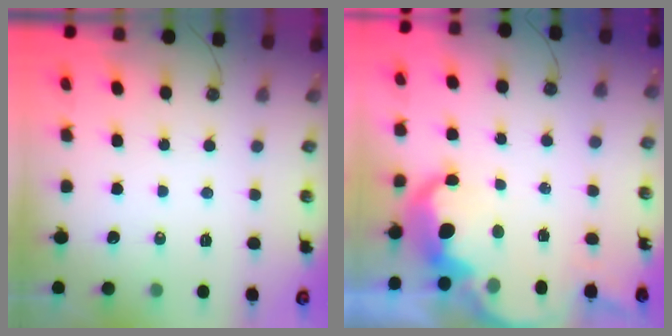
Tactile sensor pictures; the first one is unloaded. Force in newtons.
{"total": 9.0, "press": 9.0, "slide": 0.6}